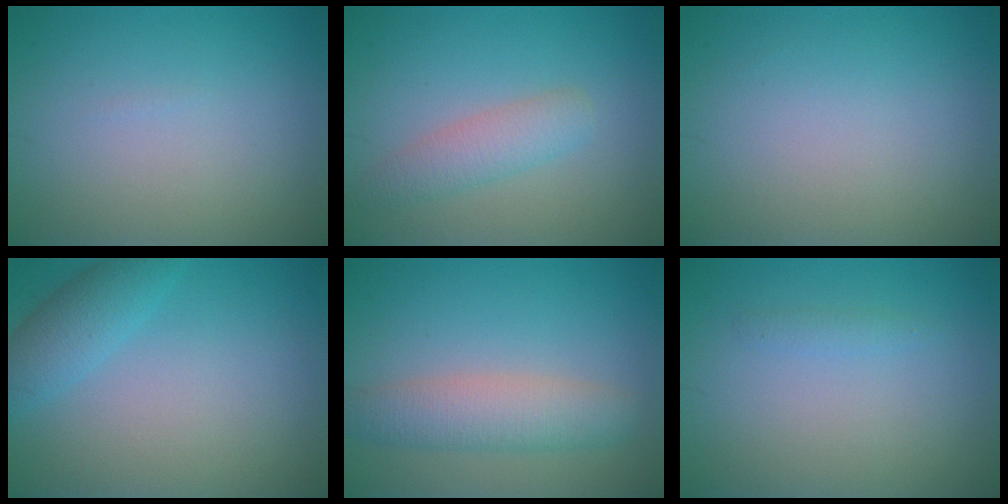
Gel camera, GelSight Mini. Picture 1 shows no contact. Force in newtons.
{"total": 2.7, "press": 2.7, "slide": 0.1}
{"total": 0.0}
{"total": 3.0, "press": 3.0, "slide": 0.2}
{"total": 4.0, "press": 4.0, "slide": 0.1}
{"total": 0.8, "press": 0.8, "slide": 0.1}